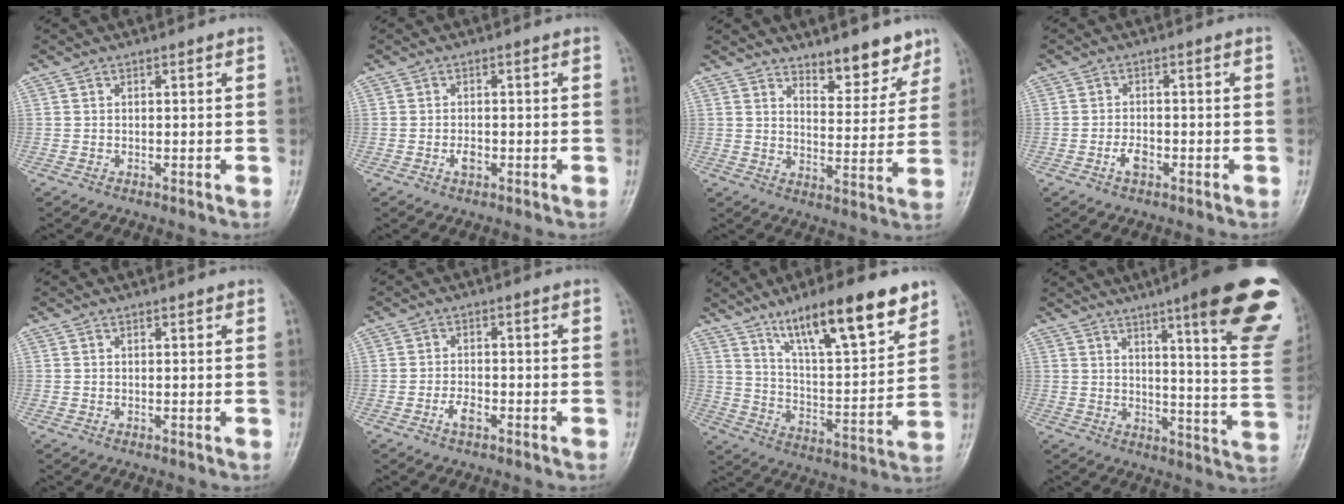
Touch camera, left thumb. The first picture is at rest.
{"total": 1.7, "force": [-0.8, 1.0, 1.1], "torque": [-0.017, 0.005, -0.014]}
{"total": 12.5, "force": [9.0, 4.1, 7.7], "torque": [-0.083, -0.063, 0.147]}
{"total": 2.7, "force": [-1.4, 1.5, 1.7], "torque": [-0.030, 0.010, -0.027]}
{"total": 0.6, "force": [0.4, 0.1, 0.3], "torque": [-0.007, -0.002, 0.005]}
{"total": 2.6, "force": [-1.5, 1.2, 1.6], "torque": [-0.031, 0.010, -0.030]}
{"total": 19.1, "force": [12.6, 4.6, 13.6], "torque": [-0.185, -0.058, 0.214]}
{"total": 23.7, "force": [13.5, 3.6, 19.1], "torque": [-0.215, -0.059, 0.171]}